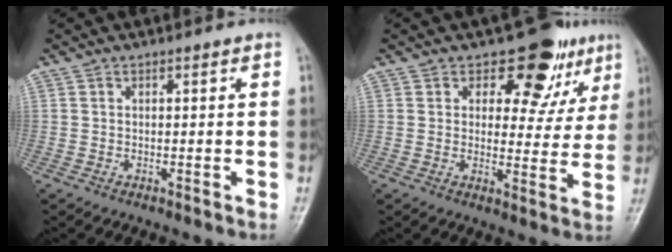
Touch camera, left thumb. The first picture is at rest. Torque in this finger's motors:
{"motor_torque": [0.01, 0.33, 0.37, 0.14, 0.03]}